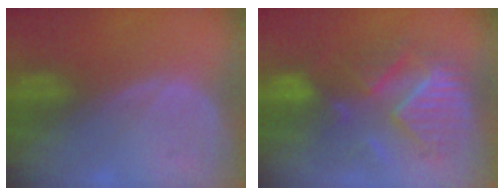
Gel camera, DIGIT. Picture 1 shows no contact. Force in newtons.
{"total": 10.2, "press": 9.5, "slide": 3.7}